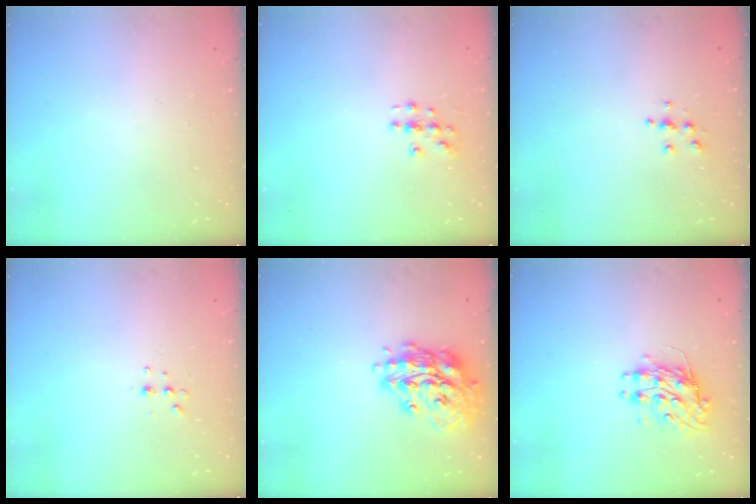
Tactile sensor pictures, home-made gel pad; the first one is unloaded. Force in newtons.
{"total": 3.3, "press": 3.3, "slide": 0.2}
{"total": 4.9, "press": 4.9, "slide": 0.5}
{"total": 4.1, "press": 3.9, "slide": 1.3}
{"total": 16.1, "press": 15.9, "slide": 2.1}
{"total": 9.2, "press": 9.2, "slide": 0.1}